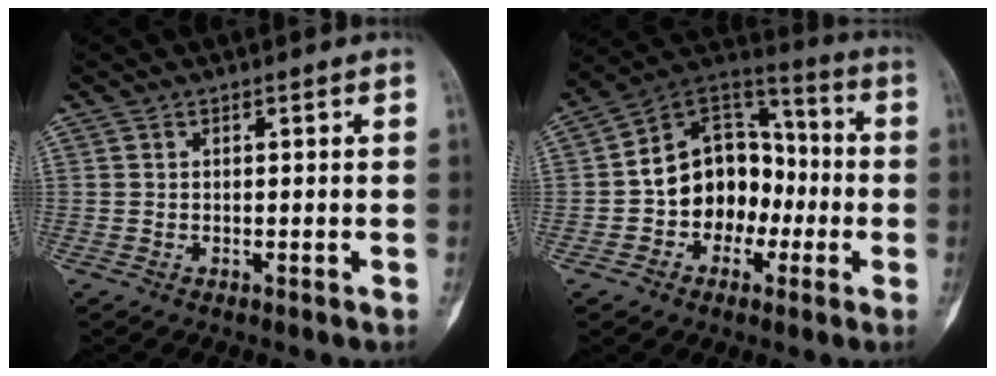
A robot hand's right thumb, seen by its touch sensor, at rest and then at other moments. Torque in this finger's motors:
{"motor_torque": [-0.14, 0.59, 1.14, -0.97, 0.25]}